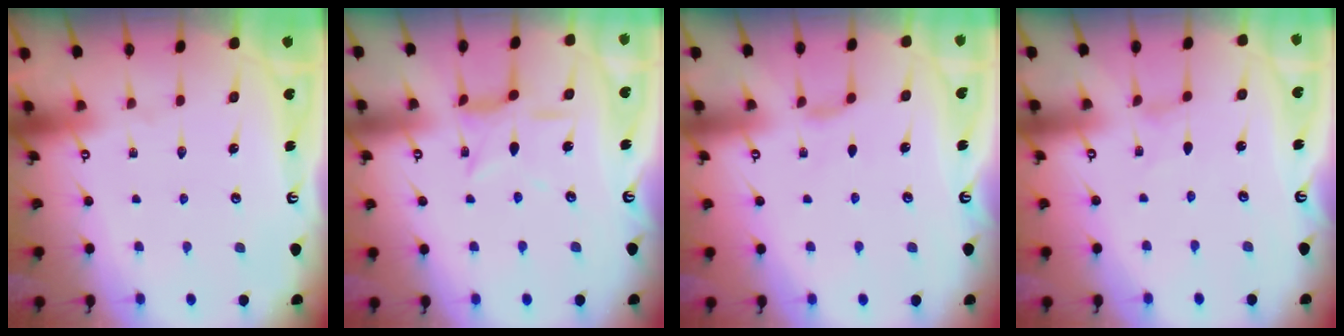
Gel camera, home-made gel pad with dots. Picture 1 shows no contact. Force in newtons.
{"total": 6.7, "press": 6.6, "slide": 0.7}
{"total": 2.1, "press": 2.1, "slide": 0.4}
{"total": 0.0}